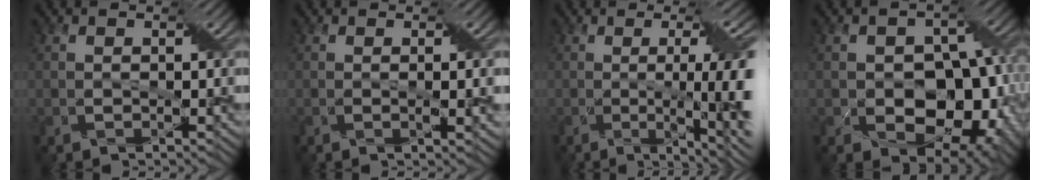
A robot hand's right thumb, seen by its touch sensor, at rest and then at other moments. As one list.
[{"total": 2.6, "force": [0.1, 0.4, 2.6], "torque": [-0.039, 0.004, 0.001]}, {"total": 11.2, "force": [-1.3, 2.1, 10.9], "torque": [-0.153, 0.000, -0.017]}, {"total": 11.8, "force": [-2.3, 8.2, 8.2], "torque": [-0.106, -0.017, -0.026]}]